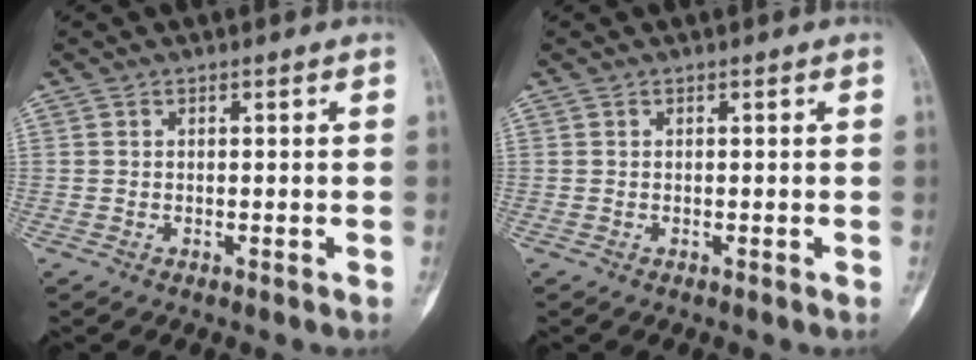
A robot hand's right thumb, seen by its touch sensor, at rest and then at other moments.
{"total": 0.0}